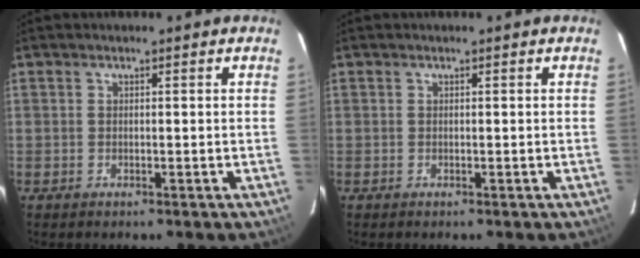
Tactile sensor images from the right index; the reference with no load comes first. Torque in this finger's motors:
{"motor_torque": [0.06, 0.08, 0.03, 0.00]}